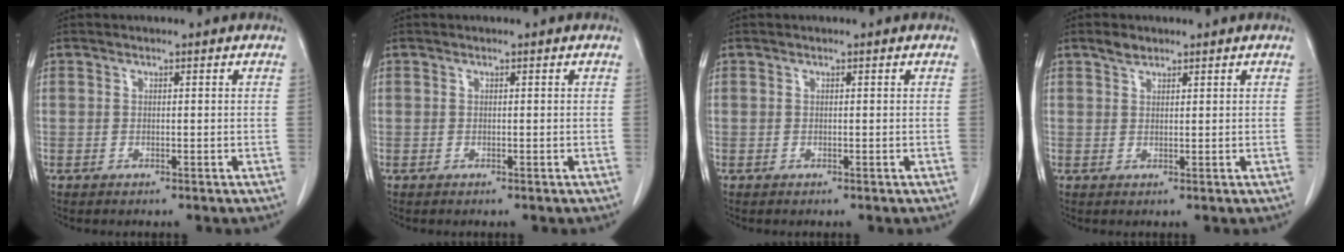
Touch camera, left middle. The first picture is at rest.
{"total": 0.0}
{"total": 0.0}
{"total": 1.7, "force": [1.4, 0.8, 0.7], "torque": [-0.017, 0.002, 0.026]}